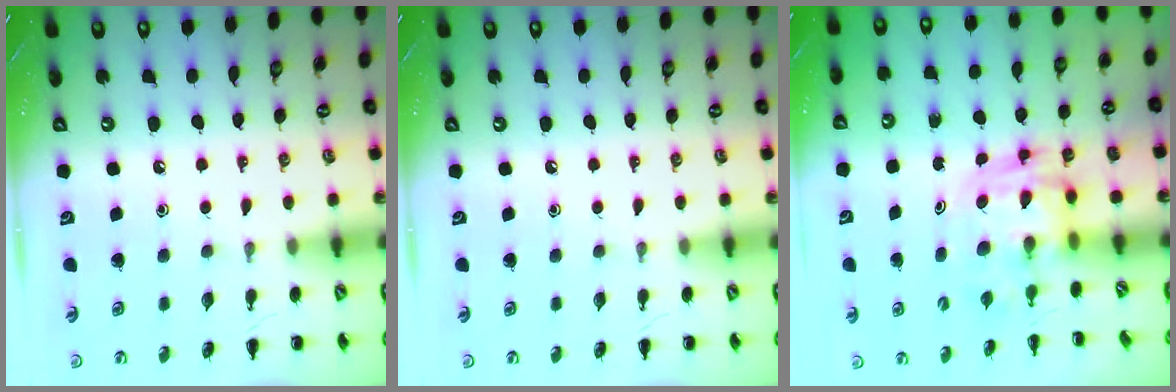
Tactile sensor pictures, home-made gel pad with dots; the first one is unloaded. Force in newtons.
{"total": 0.0}
{"total": 3.3, "press": 3.3, "slide": 0.6}